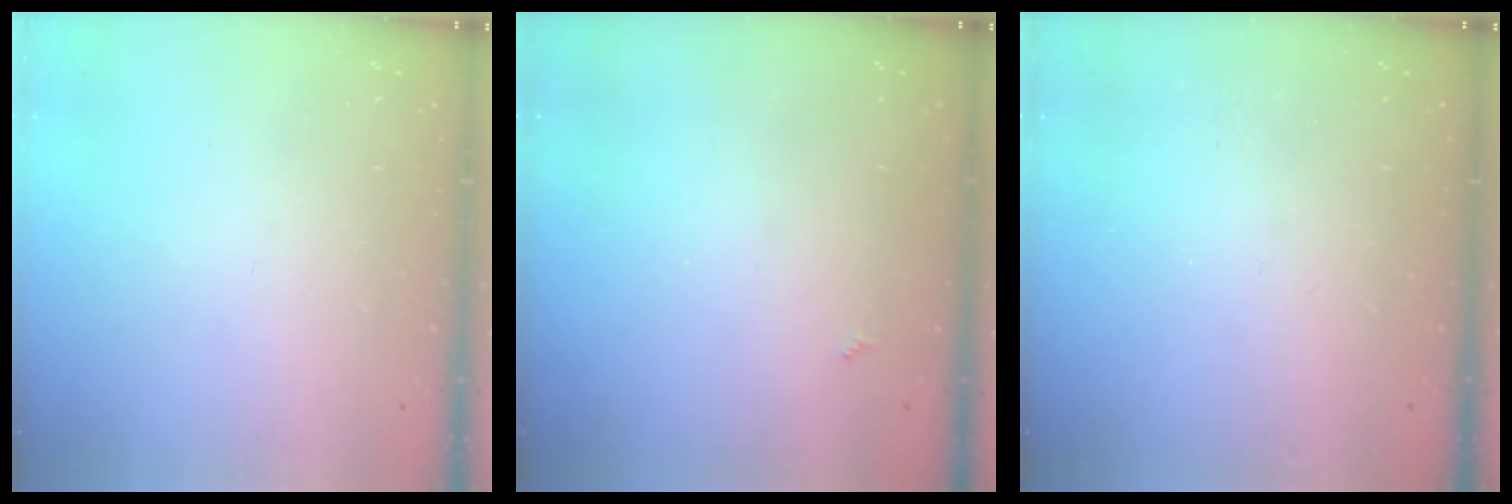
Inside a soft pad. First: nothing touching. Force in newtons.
{"total": 2.1, "press": 2.1, "slide": 0.4}
{"total": 0.8, "press": 0.8, "slide": 0.3}